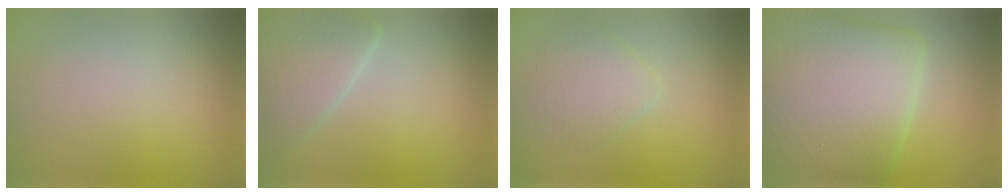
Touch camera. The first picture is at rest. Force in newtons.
{"total": 4.2, "press": 4.2, "slide": 0.1}
{"total": 2.6, "press": 2.5, "slide": 0.1}
{"total": 10.6, "press": 10.6, "slide": 0.1}